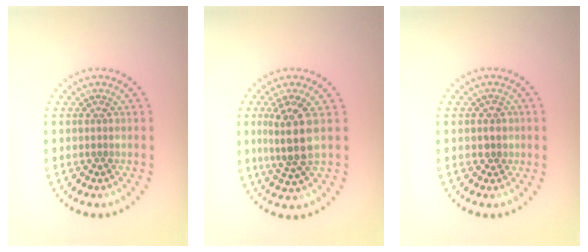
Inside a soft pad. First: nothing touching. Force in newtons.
{"total": 3.8, "press": 3.4, "slide": 1.8}
{"total": 1.1, "press": 0.9, "slide": 0.7}